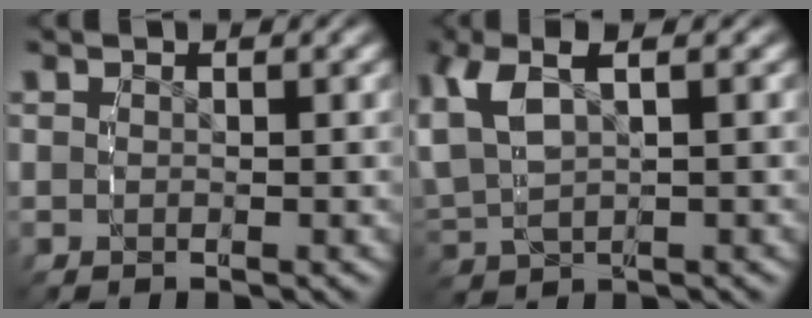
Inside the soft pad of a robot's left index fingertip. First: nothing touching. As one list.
[{"total": 6.4, "force": [1.6, 4.3, 4.5], "torque": [-0.113, -0.001, 0.035]}]